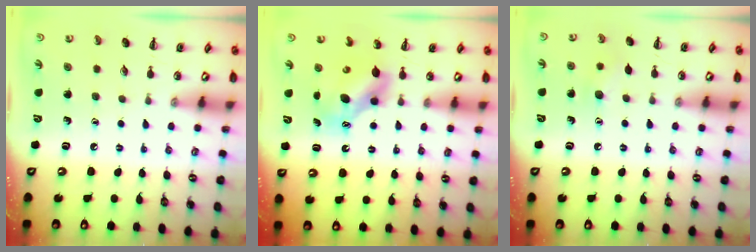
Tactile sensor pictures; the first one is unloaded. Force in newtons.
{"total": 7.1, "press": 7.0, "slide": 1.1}
{"total": 5.7, "press": 5.6, "slide": 1.1}